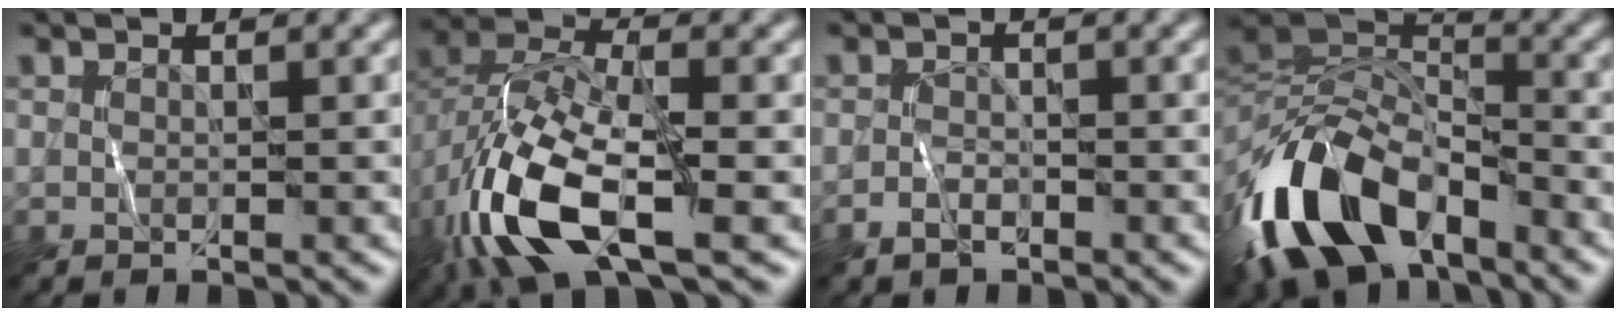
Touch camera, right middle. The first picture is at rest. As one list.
[{"total": 10.3, "force": [-4.6, 4.5, 8.1], "torque": [-0.173, -0.002, -0.095]}, {"total": 1.7, "force": [-1.1, 1.0, 0.7], "torque": [-0.011, 0.003, -0.023]}, {"total": 13.0, "force": [-6.9, 7.0, 8.5], "torque": [-0.172, -0.009, -0.131]}]